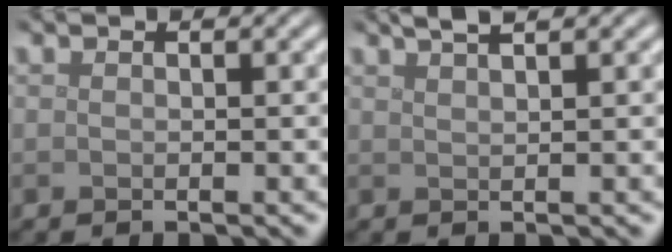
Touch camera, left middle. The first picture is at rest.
{"total": 2.6, "force": [1.8, 0.7, 1.7], "torque": [-0.007, 0.009, 0.015]}